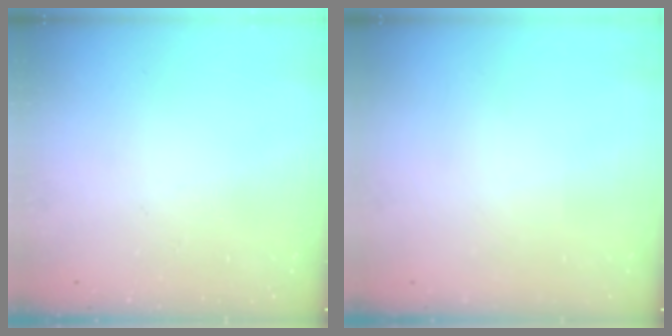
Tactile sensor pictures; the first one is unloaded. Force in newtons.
{"total": 0.0}